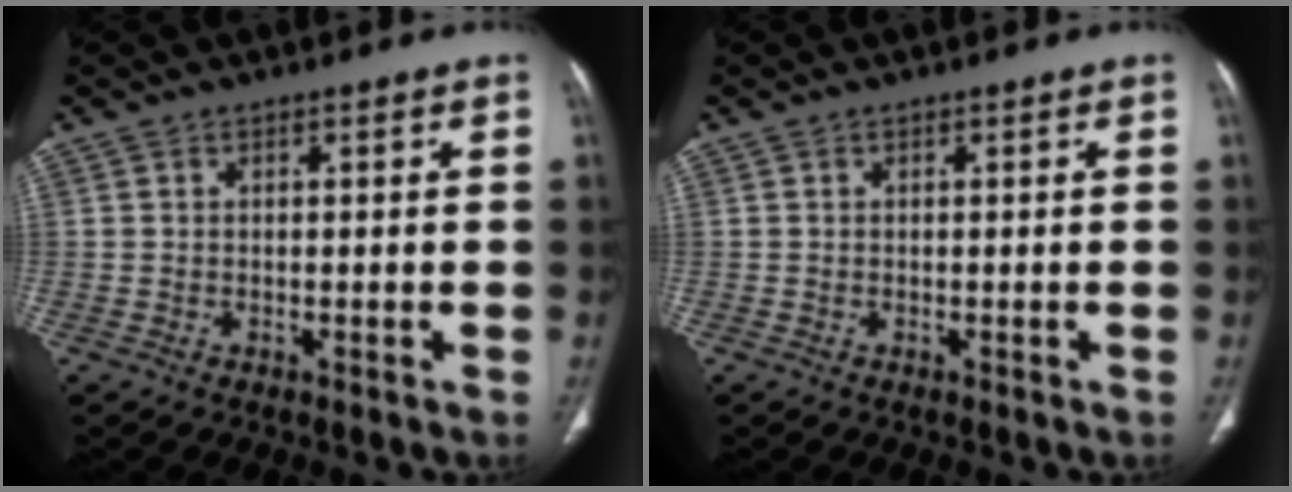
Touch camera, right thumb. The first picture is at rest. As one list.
[{"total": 0.0}]